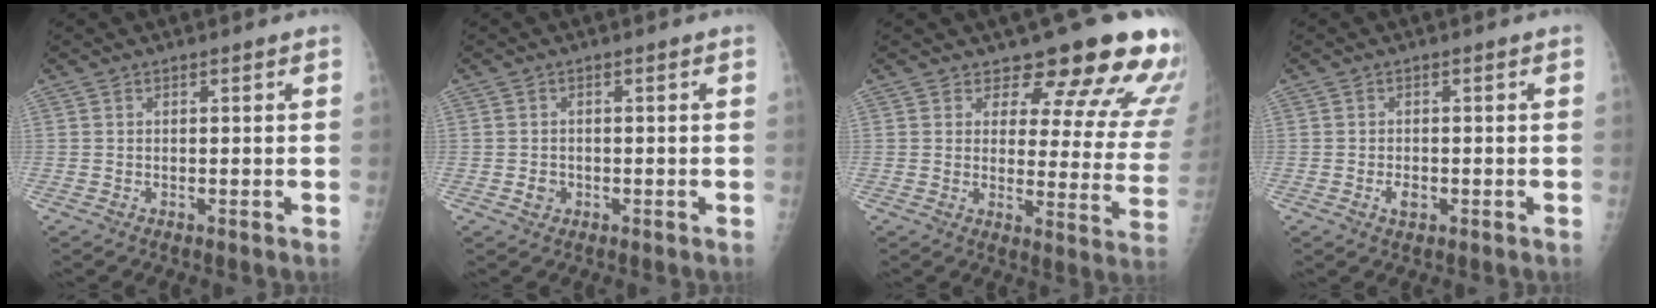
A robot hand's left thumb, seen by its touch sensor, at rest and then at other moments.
{"total": 1.7, "force": [-0.6, 1.5, 0.5], "torque": [-0.002, 0.004, -0.008]}
{"total": 16.7, "force": [14.6, 5.2, 6.2], "torque": [-0.023, -0.118, 0.154]}
{"total": 2.1, "force": [-0.8, 1.3, 1.4], "torque": [-0.020, 0.002, -0.011]}